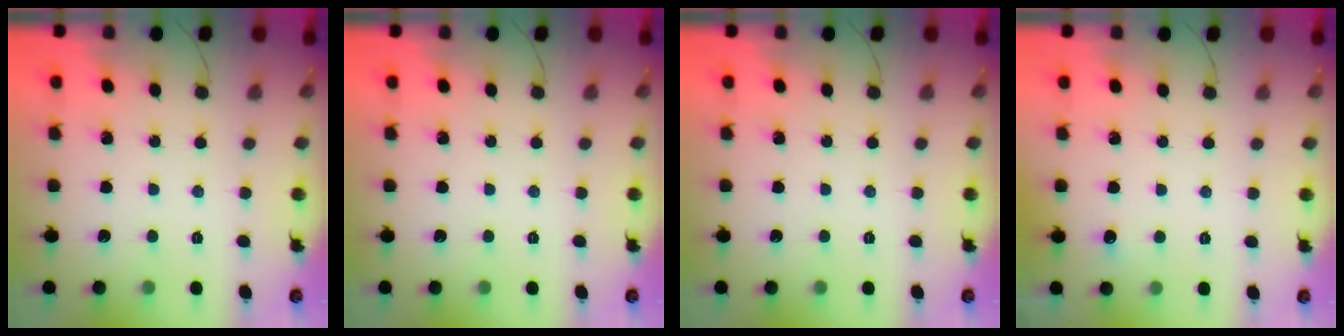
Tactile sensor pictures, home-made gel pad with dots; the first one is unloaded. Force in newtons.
{"total": 0.0}
{"total": 0.0}
{"total": 12.0, "press": 2.8, "slide": 11.6}